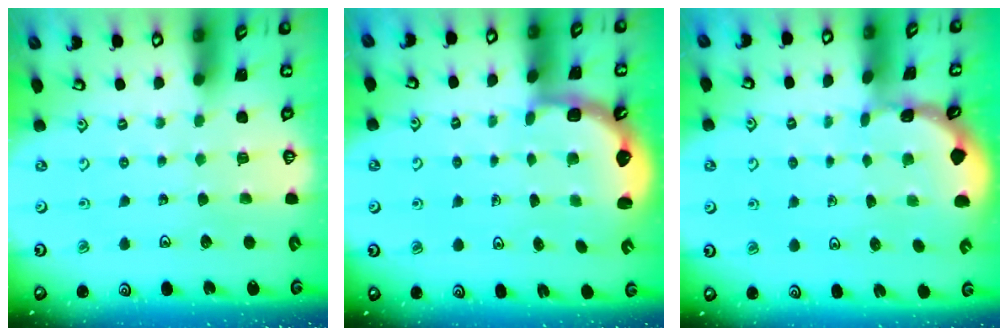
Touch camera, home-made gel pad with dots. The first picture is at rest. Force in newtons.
{"total": 2.5, "press": 2.2, "slide": 1.3}
{"total": 0.6, "press": 0.6, "slide": 0.2}